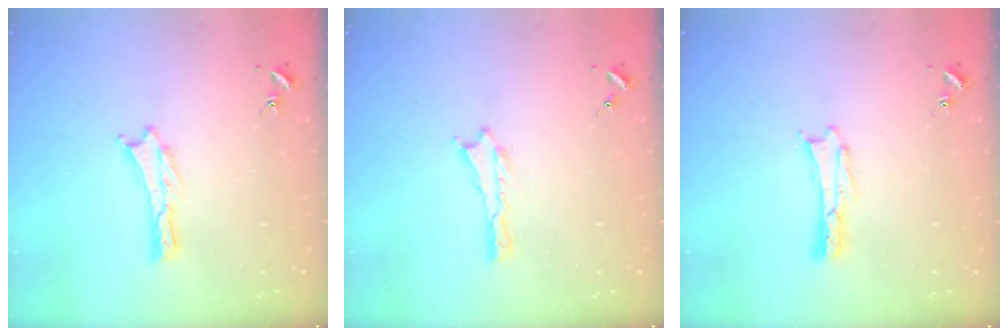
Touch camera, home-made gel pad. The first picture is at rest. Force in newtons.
{"total": 0.0}
{"total": 0.0}